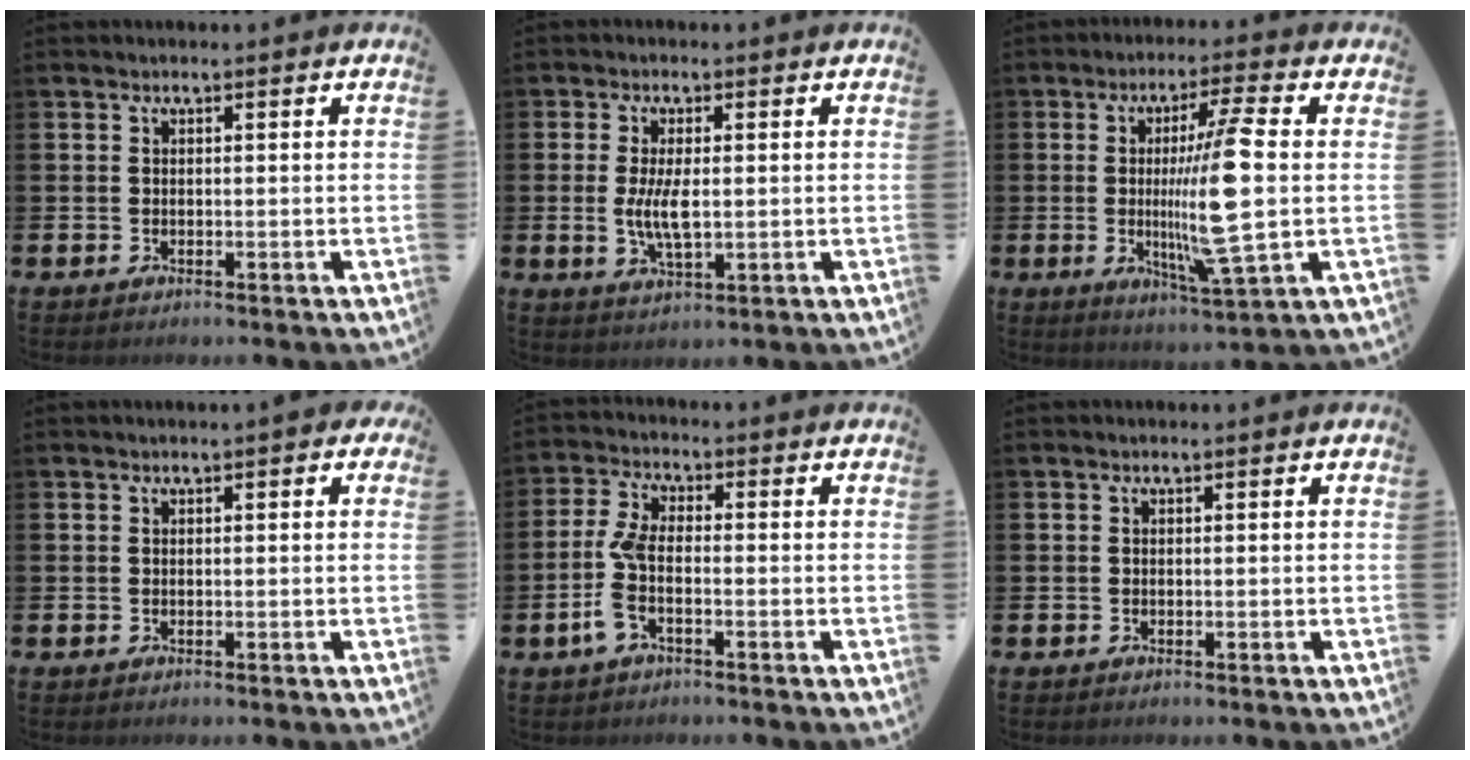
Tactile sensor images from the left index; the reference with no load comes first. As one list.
[{"total": 5.0, "force": [0.4, 2.0, 4.6], "torque": [-0.088, -0.001, 0.002]}, {"total": 11.4, "force": [0.1, 0.7, 11.4], "torque": [-0.193, -0.012, -0.007]}, {"total": 0.6, "force": [0.1, 0.1, 0.6], "torque": [-0.005, 0.001, 0.001]}, {"total": 4.9, "force": [-1.5, 2.1, 4.1], "torque": [-0.094, 0.005, -0.032]}, {"total": 0.0}]